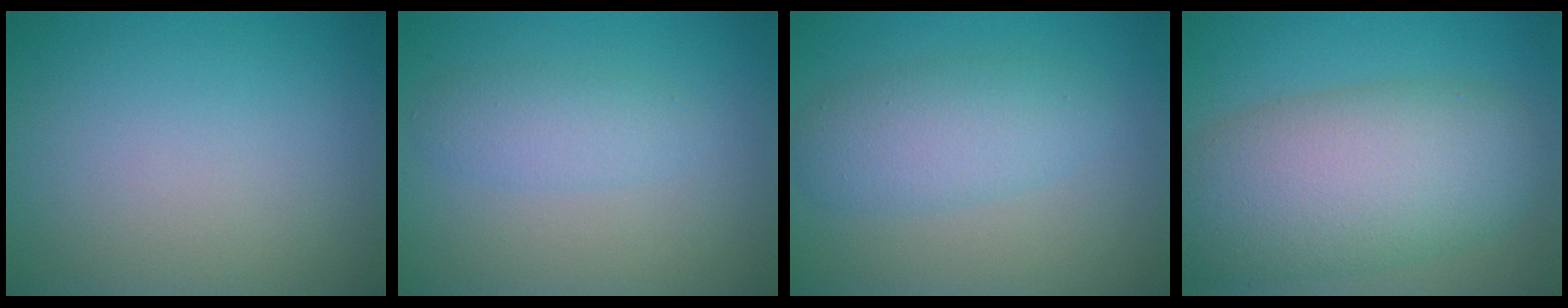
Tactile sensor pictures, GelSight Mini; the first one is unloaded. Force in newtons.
{"total": 2.3, "press": 2.3, "slide": 0.2}
{"total": 4.0, "press": 4.0, "slide": 0.1}
{"total": 10.0, "press": 10.0, "slide": 0.9}